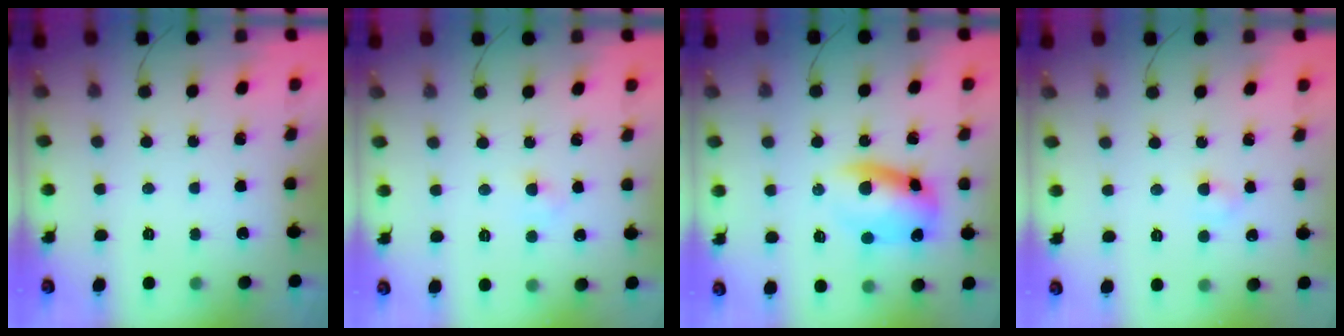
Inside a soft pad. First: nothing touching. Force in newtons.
{"total": 2.8, "press": 2.6, "slide": 1.0}
{"total": 11.1, "press": 11.0, "slide": 1.4}
{"total": 2.5, "press": 2.4, "slide": 0.9}